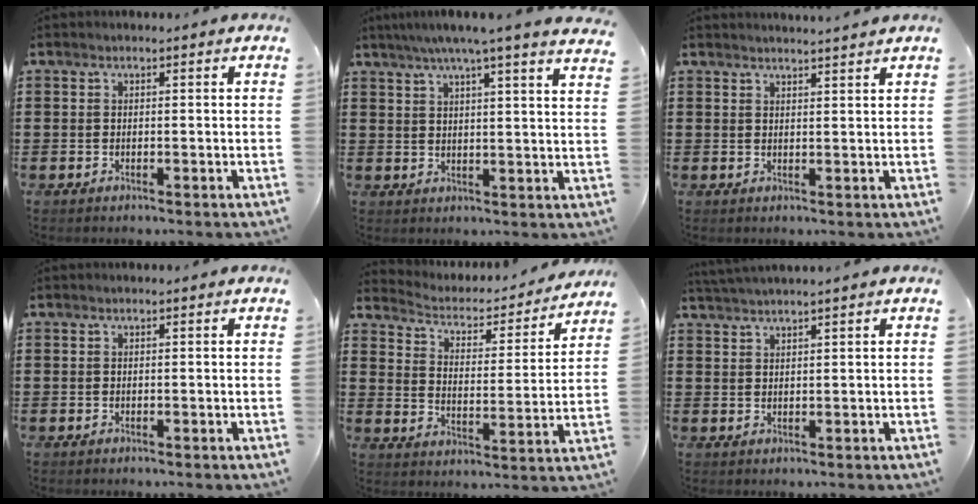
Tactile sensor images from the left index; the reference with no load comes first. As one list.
[{"total": 5.6, "force": [4.7, -0.7, 3.0], "torque": [-0.073, -0.017, 0.079]}, {"total": 1.8, "force": [1.8, -0.4, 0.1], "torque": [-0.004, -0.002, 0.035]}, {"total": 0.0}, {"total": 2.8, "force": [2.6, 1.0, 0.5], "torque": [-0.030, -0.025, 0.034]}, {"total": 1.7, "force": [1.6, -0.5, 0.5], "torque": [-0.010, 0.000, 0.032]}]